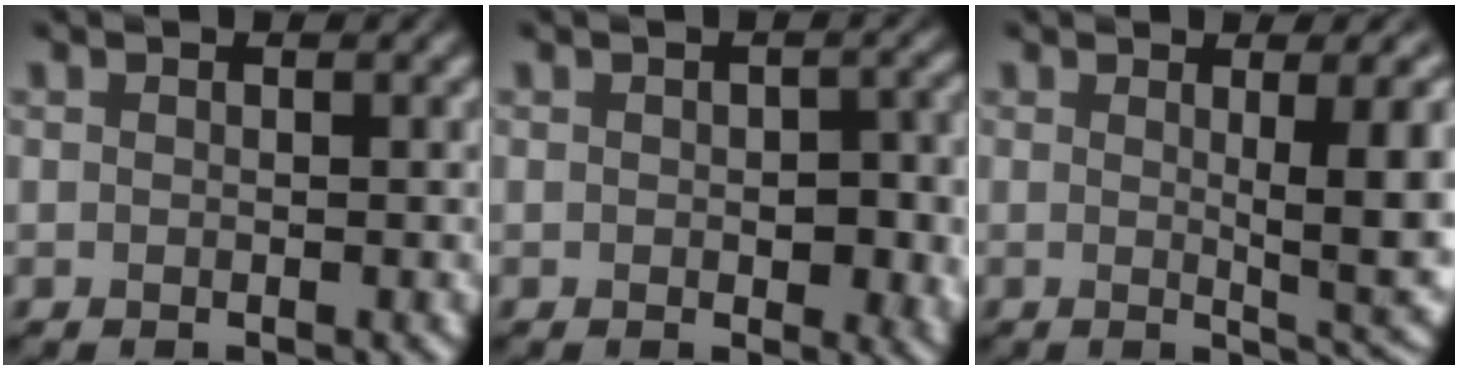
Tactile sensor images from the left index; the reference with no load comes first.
{"total": 3.6, "force": [-0.1, 2.0, 3.1], "torque": [-0.036, -0.005, -0.001]}
{"total": 7.4, "force": [0.6, 1.7, 7.1], "torque": [-0.081, -0.008, 0.012]}